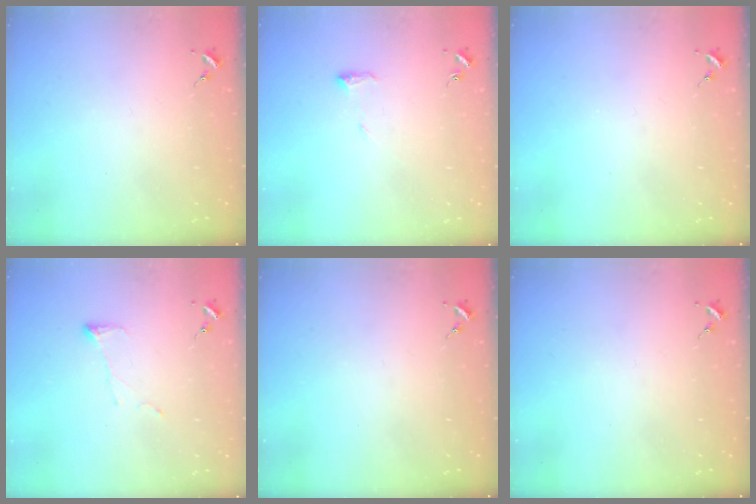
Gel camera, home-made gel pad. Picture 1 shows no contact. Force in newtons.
{"total": 6.6, "press": 6.5, "slide": 1.3}
{"total": 0.0}
{"total": 5.5, "press": 5.5, "slide": 0.4}
{"total": 0.0}
{"total": 0.0}